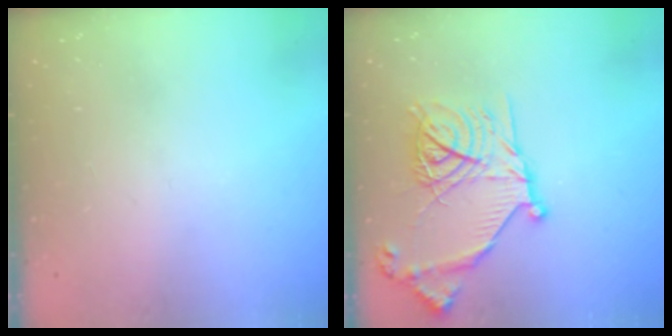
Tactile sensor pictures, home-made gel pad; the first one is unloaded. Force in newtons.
{"total": 18.2, "press": 18.2, "slide": 1.1}